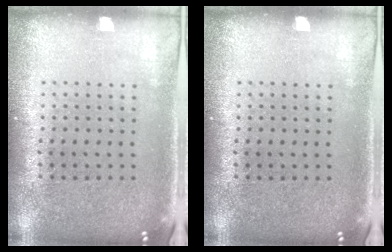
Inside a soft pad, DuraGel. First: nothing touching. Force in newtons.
{"total": 0.0}